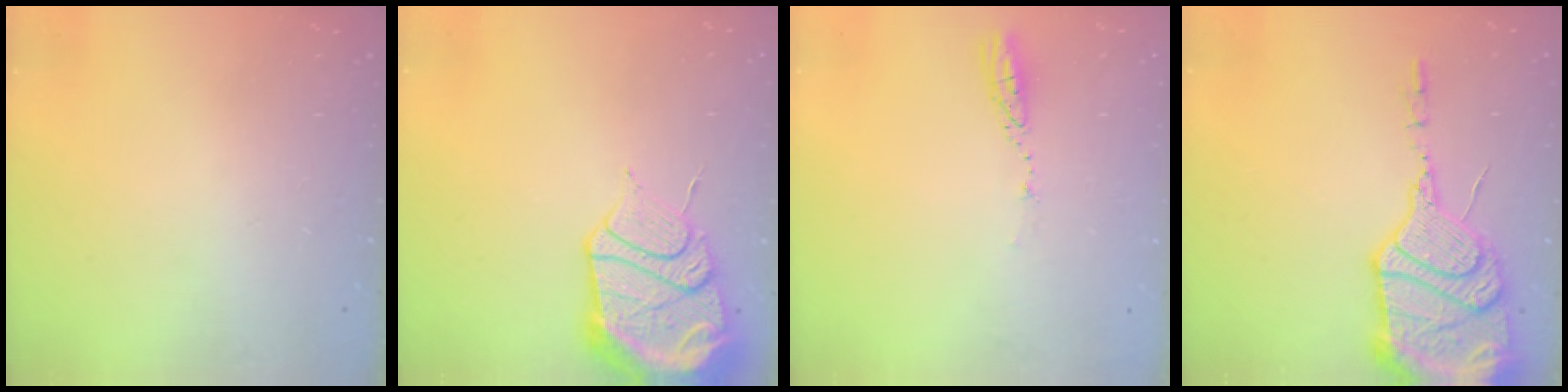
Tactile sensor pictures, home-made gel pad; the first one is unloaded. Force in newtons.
{"total": 17.2, "press": 17.1, "slide": 1.7}
{"total": 3.7, "press": 3.6, "slide": 0.3}
{"total": 20.3, "press": 20.1, "slide": 2.1}